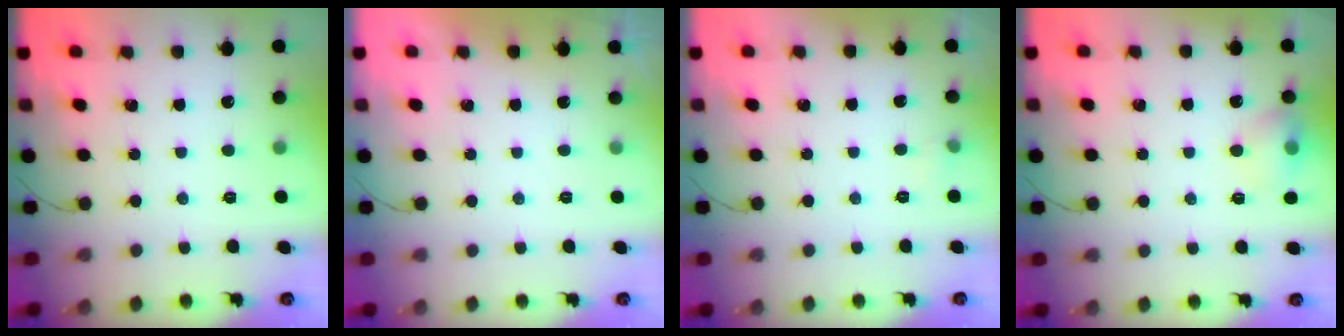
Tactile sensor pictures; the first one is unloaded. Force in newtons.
{"total": 0.0}
{"total": 2.9, "press": 2.8, "slide": 0.9}
{"total": 8.2, "press": 8.1, "slide": 1.2}